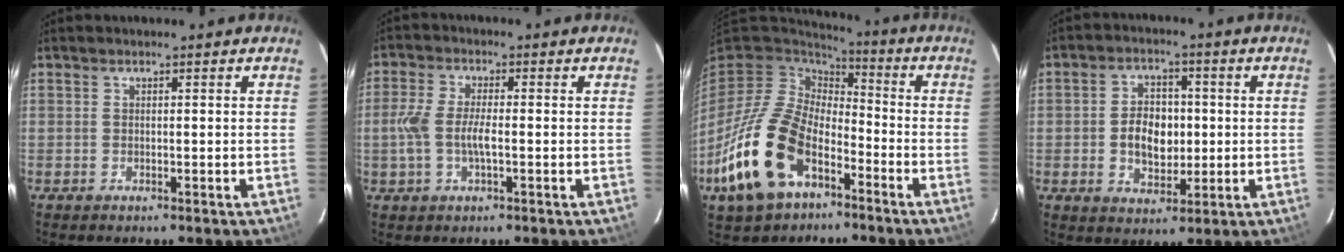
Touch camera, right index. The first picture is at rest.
{"total": 6.3, "force": [-1.1, 2.2, 5.8], "torque": [-0.125, 0.002, -0.023]}
{"total": 20.4, "force": [-9.8, 12.2, 13.1], "torque": [-0.299, -0.016, -0.181]}
{"total": 8.0, "force": [-0.4, 5.6, 5.6], "torque": [-0.104, 0.012, 0.001]}